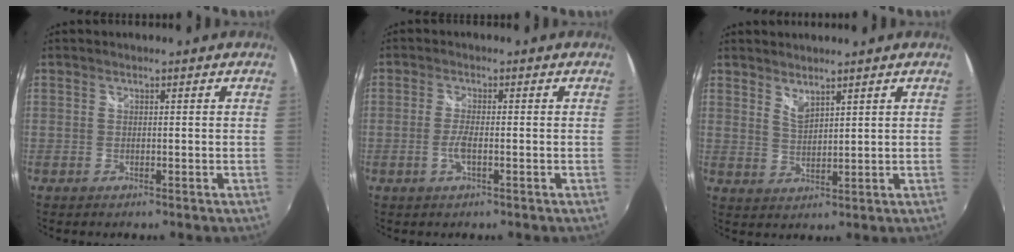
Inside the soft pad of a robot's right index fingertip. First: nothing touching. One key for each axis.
{"total": 2.9, "fx": -1.0, "fy": 0.4, "fz": 2.7, "tx": -0.058, "ty": -0.003, "tz": -0.020}
{"total": 3.1, "fx": 2.7, "fy": 0.6, "fz": 1.4, "tx": -0.023, "ty": -0.003, "tz": 0.047}